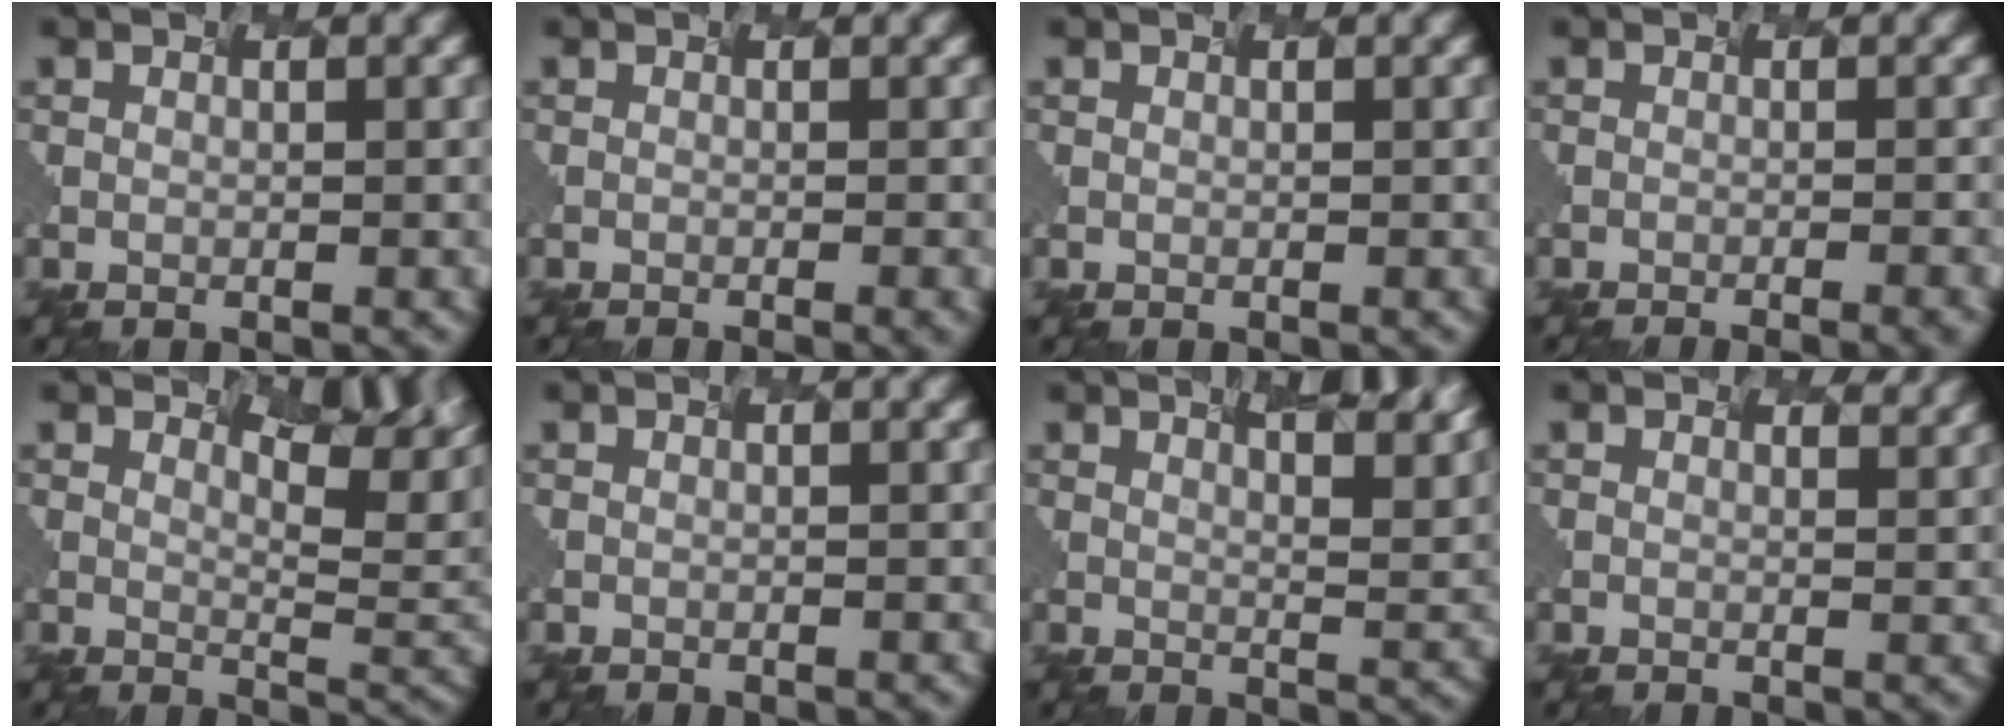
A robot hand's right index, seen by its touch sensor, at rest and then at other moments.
{"total": 2.4, "force": [-0.5, 1.1, 2.0], "torque": [0.003, 0.009, -0.013]}
{"total": 0.0}
{"total": 4.0, "force": [-1.5, 1.6, 3.3], "torque": [-0.002, 0.007, -0.008]}
{"total": 6.5, "force": [4.6, 1.9, 4.2], "torque": [-0.058, 0.003, 0.082]}
{"total": 0.0}
{"total": 7.4, "force": [5.8, 2.3, 4.1], "torque": [-0.023, 0.024, 0.053]}
{"total": 2.2, "force": [2.1, 0.7, 0.0], "torque": [0.007, -0.002, 0.014]}